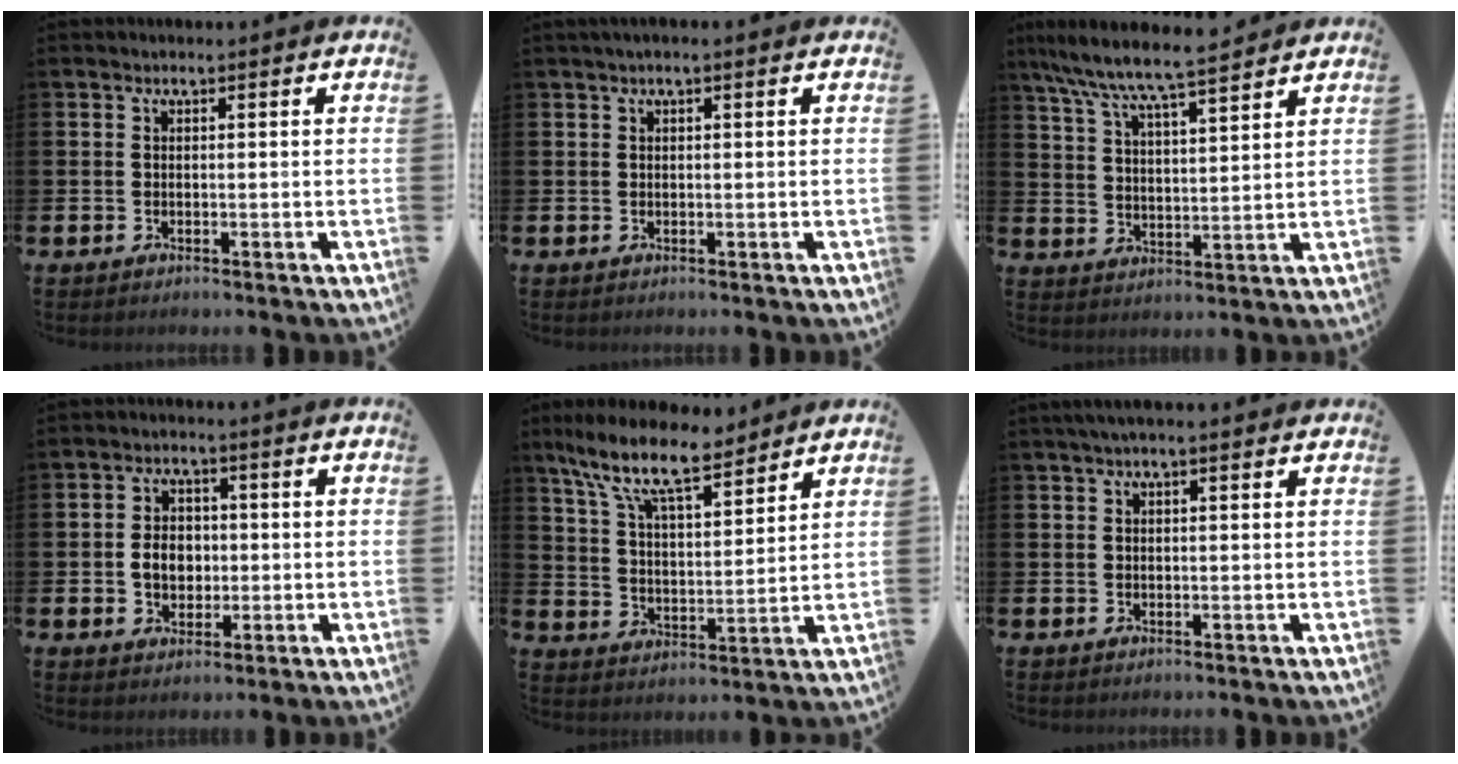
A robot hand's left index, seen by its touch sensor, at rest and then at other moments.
{"total": 0.8, "force": [0.4, 0.1, 0.6], "torque": [-0.009, 0.001, 0.006]}
{"total": 7.6, "force": [7.1, 0.3, 2.5], "torque": [-0.078, -0.046, 0.125]}
{"total": 4.3, "force": [-0.3, 3.5, 2.5], "torque": [-0.035, 0.004, -0.014]}
{"total": 10.8, "force": [8.7, 3.2, 5.6], "torque": [-0.134, -0.039, 0.154]}
{"total": 1.8, "force": [1.3, 0.2, 1.3], "torque": [-0.015, 0.000, 0.021]}